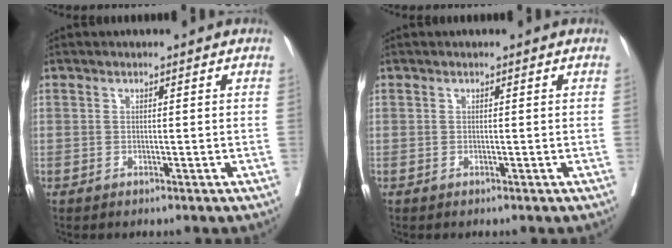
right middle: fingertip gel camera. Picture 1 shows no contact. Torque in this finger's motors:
{"motor_torque": [0.16, -0.10, 0.04, 0.00]}